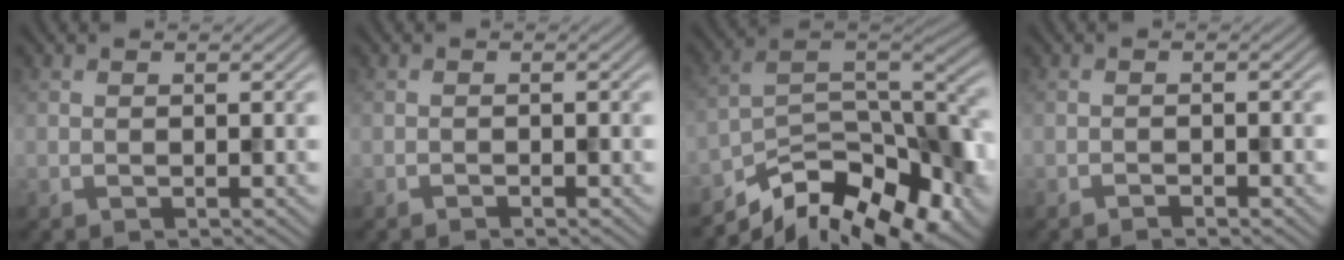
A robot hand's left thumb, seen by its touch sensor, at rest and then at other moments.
{"total": 0.7, "force": [-0.5, 0.1, 0.4], "torque": [-0.005, 0.002, -0.010]}
{"total": 14.0, "force": [-9.5, 5.7, 8.5], "torque": [-0.147, -0.008, -0.164]}
{"total": 1.0, "force": [-0.8, 0.1, 0.6], "torque": [-0.009, 0.002, -0.015]}